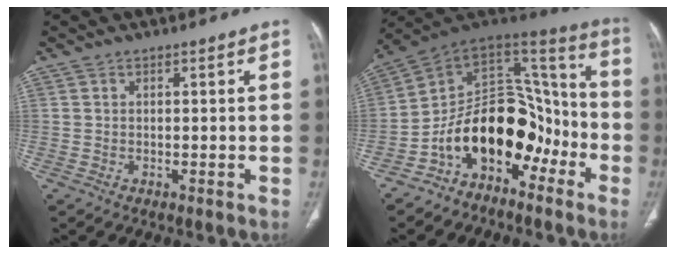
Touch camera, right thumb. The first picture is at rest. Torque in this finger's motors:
{"motor_torque": [2.63, 2.38, 1.56, -1.21, 0.18]}